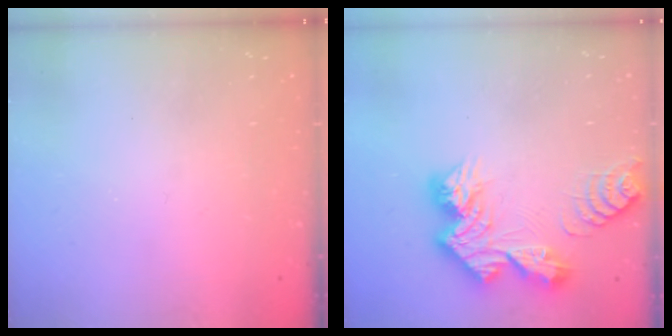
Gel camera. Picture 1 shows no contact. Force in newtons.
{"total": 13.8, "press": 13.7, "slide": 1.2}